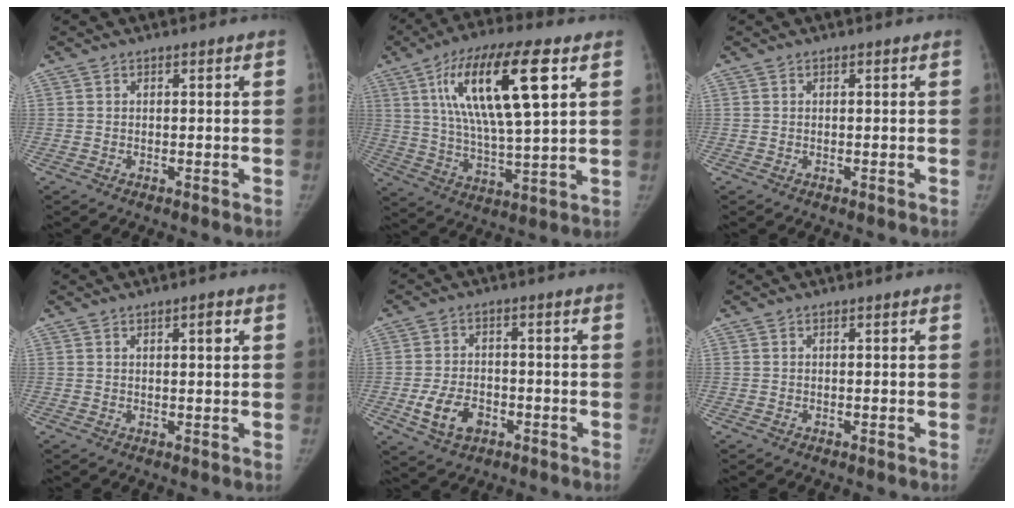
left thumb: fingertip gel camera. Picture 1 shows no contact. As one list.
[{"total": 19.9, "force": [7.3, 5.5, 17.6], "torque": [-0.312, -0.011, 0.126]}, {"total": 0.0}, {"total": 2.2, "force": [1.0, 0.6, 1.9], "torque": [-0.025, -0.002, 0.014]}, {"total": 7.5, "force": [-2.8, 5.1, 4.7], "torque": [-0.081, 0.012, -0.046]}, {"total": 0.0}]